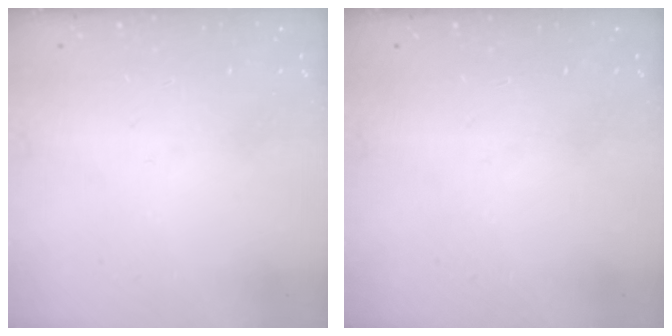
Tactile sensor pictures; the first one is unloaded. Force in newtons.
{"total": 0.0}